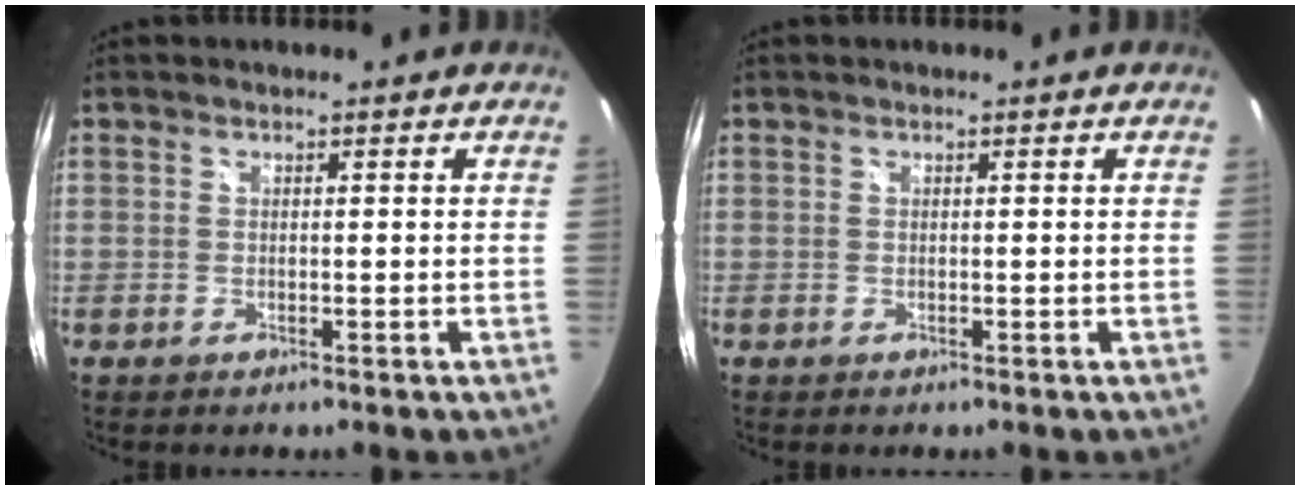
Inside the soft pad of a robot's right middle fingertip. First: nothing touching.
{"total": 0.0}